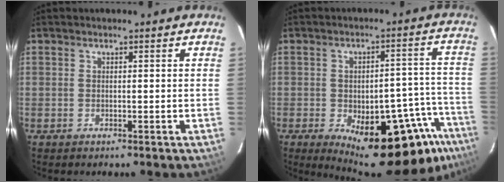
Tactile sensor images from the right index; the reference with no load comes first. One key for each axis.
{"total": 23.4, "fx": -14.8, "fy": 8.9, "fz": 15.8, "tx": -0.174, "ty": 0.003, "tz": -0.178}